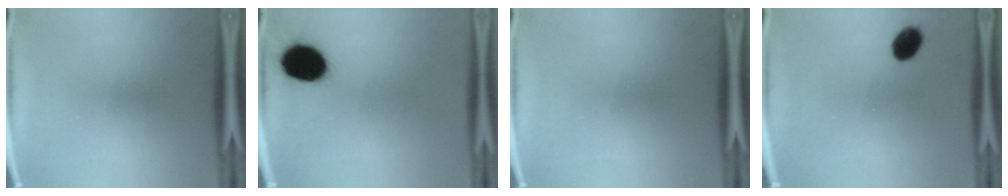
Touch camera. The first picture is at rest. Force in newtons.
{"total": 12.6}
{"total": 0.0}
{"total": 5.8}